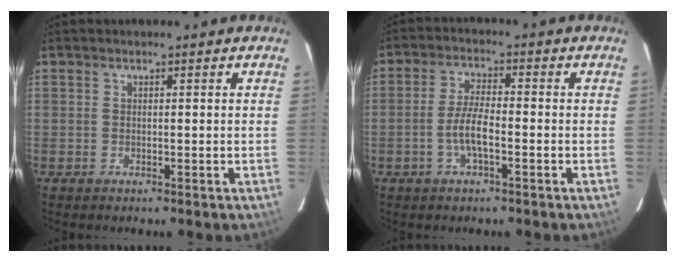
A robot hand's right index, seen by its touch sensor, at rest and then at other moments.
{"total": 5.4, "force": [-2.0, 1.3, 4.8], "torque": [-0.100, 0.003, -0.038]}